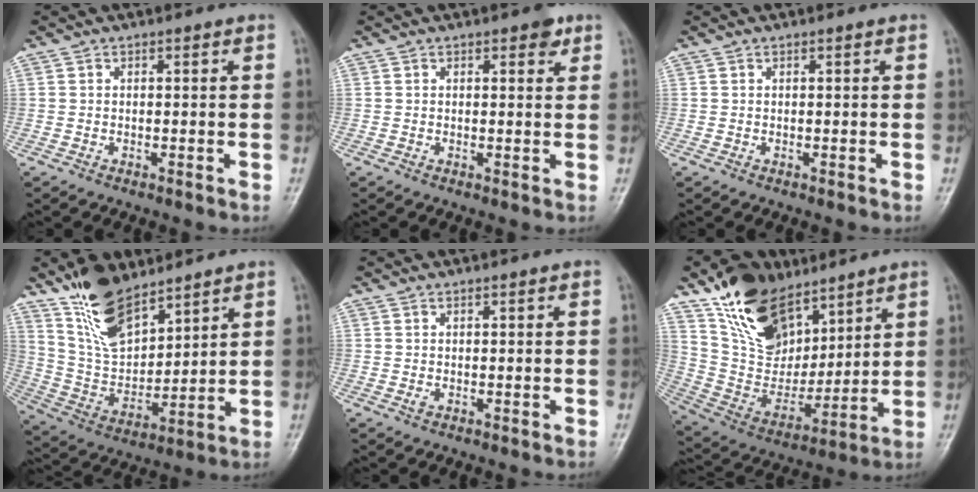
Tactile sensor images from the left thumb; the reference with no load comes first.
{"total": 2.4, "force": [1.4, 1.1, 1.6], "torque": [-0.009, -0.004, 0.014]}
{"total": 0.0}
{"total": 13.4, "force": [9.9, 5.8, 7.0], "torque": [-0.099, -0.060, 0.200]}
{"total": 0.5, "force": [0.2, 0.2, 0.5], "torque": [-0.010, 0.004, 0.006]}
{"total": 20.6, "force": [13.1, 11.5, 10.9], "torque": [-0.140, -0.063, 0.251]}